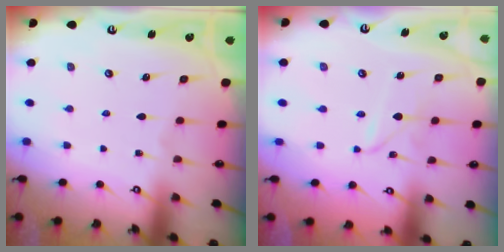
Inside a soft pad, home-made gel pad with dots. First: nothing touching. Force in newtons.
{"total": 1.9, "press": 1.9, "slide": 0.2}